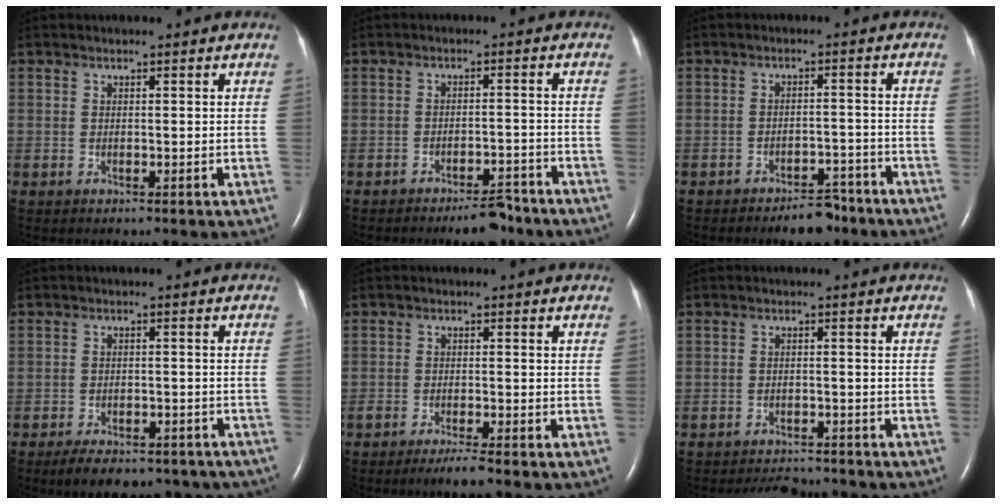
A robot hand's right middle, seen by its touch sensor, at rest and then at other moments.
{"total": 5.0, "force": [-4.2, 1.3, 2.3], "torque": [-0.028, 0.001, -0.064]}
{"total": 5.4, "force": [-4.5, 2.0, 2.2], "torque": [-0.025, 0.006, -0.065]}
{"total": 12.9, "force": [-10.6, 5.0, 5.4], "torque": [-0.082, 0.008, -0.131]}
{"total": 3.2, "force": [-2.6, -0.1, 1.8], "torque": [-0.039, -0.007, -0.048]}
{"total": 5.0, "force": [-4.8, 1.2, 0.4], "torque": [-0.008, -0.004, -0.070]}